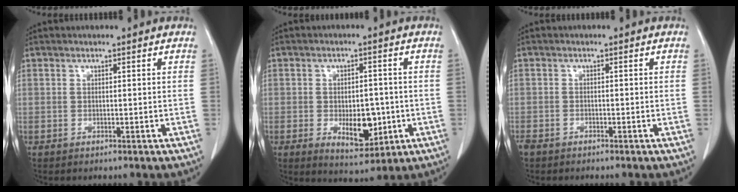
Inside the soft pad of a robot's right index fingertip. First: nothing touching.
{"total": 7.3, "force": [-1.7, 3.7, 6.0], "torque": [-0.087, -0.003, -0.013]}
{"total": 2.0, "force": [-1.6, 1.0, 0.6], "torque": [-0.015, -0.002, -0.027]}